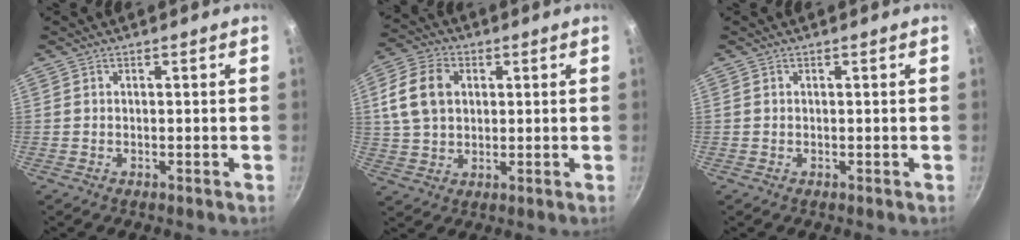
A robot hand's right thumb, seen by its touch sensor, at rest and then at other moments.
{"total": 11.0, "force": [2.6, 8.0, 7.0], "torque": [-0.120, 0.007, 0.043]}
{"total": 0.0}